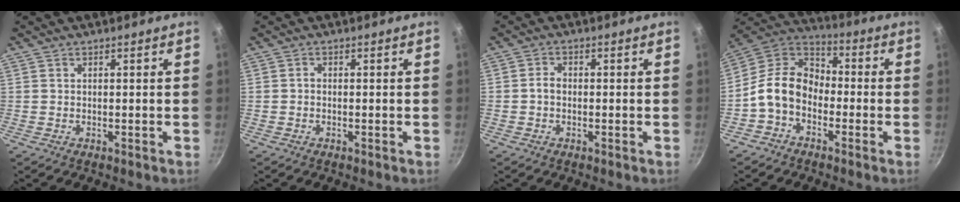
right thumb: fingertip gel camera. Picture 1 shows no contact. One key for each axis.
{"total": 0.7, "fx": -0.2, "fy": 0.5, "fz": 0.3, "tx": -0.004, "ty": 0.004, "tz": -0.006}
{"total": 2.1, "fx": -0.3, "fy": 1.6, "fz": 1.3, "tx": -0.018, "ty": 0.010, "tz": -0.008}
{"total": 11.7, "fx": -3.5, "fy": 8.6, "fz": 7.2, "tx": -0.100, "ty": 0.051, "tz": -0.093}